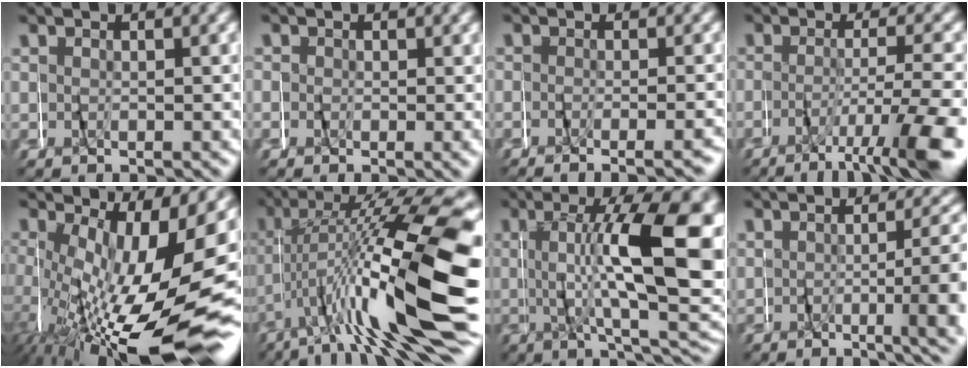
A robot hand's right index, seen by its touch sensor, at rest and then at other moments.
{"total": 1.0, "force": [0.3, 1.0, 0.2], "torque": [0.004, -0.003, 0.002]}
{"total": 1.6, "force": [-1.5, -0.1, 0.5], "torque": [-0.005, -0.004, -0.026]}
{"total": 6.5, "force": [-4.0, 1.3, 5.0], "torque": [-0.066, -0.013, -0.060]}
{"total": 14.5, "force": [-3.8, 5.7, 12.7], "torque": [-0.209, -0.038, -0.031]}
{"total": 13.3, "force": [-2.7, 3.5, 12.5], "torque": [-0.191, 0.005, -0.031]}
{"total": 13.9, "force": [2.0, 4.8, 12.9], "torque": [-0.168, 0.019, 0.030]}
{"total": 4.6, "force": [-0.6, 0.5, 4.6], "torque": [-0.039, 0.007, -0.007]}